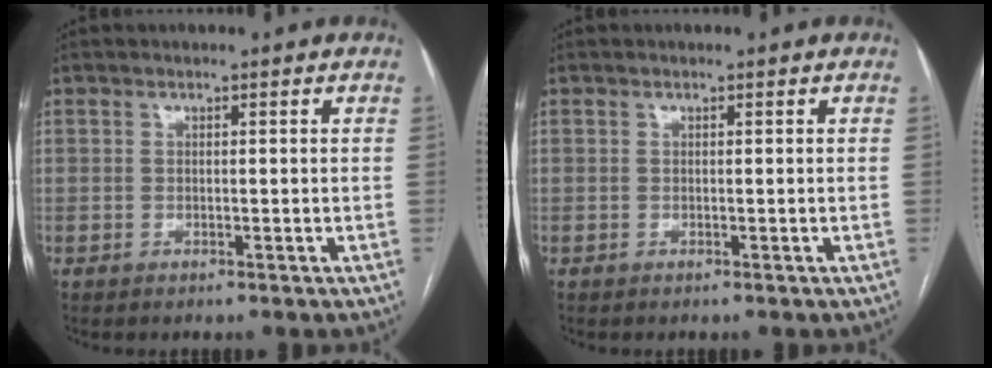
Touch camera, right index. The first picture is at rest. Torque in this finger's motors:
{"motor_torque": [0.00, 0.00, 0.00, 0.01]}